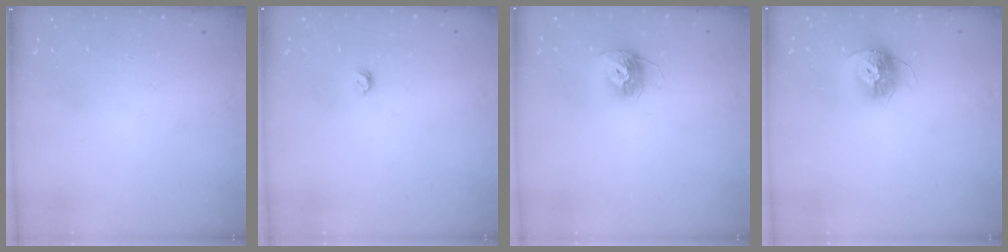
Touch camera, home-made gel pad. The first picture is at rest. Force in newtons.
{"total": 3.4, "press": 3.4, "slide": 0.7}
{"total": 10.4, "press": 10.4, "slide": 0.5}
{"total": 11.3, "press": 11.3, "slide": 0.9}